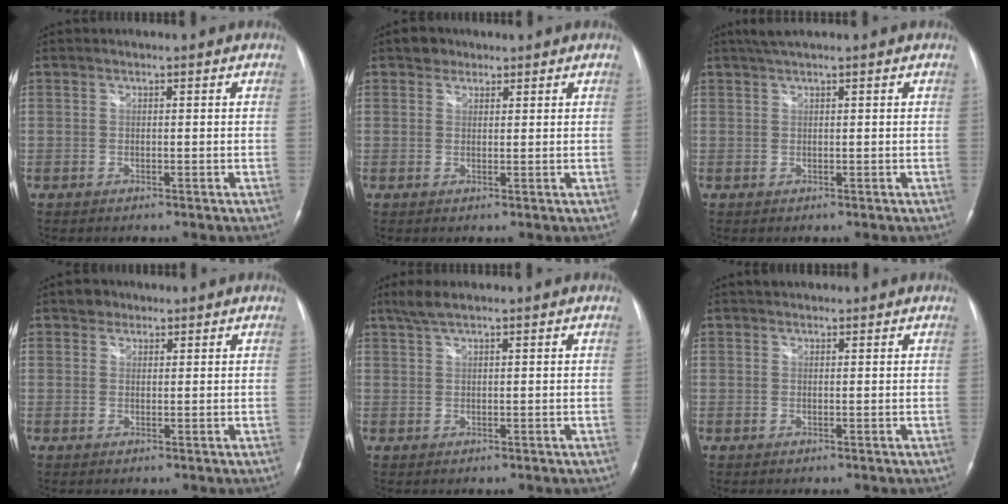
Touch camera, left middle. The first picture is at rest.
{"total": 2.2, "force": [1.5, 1.6, 0.3], "torque": [-0.007, 0.008, 0.022]}
{"total": 2.5, "force": [2.0, -0.1, 1.6], "torque": [-0.032, 0.017, 0.039]}
{"total": 2.1, "force": [1.5, 1.5, 0.3], "torque": [-0.005, 0.007, 0.021]}
{"total": 3.0, "force": [2.3, 0.4, 1.8], "torque": [-0.047, 0.011, 0.049]}
{"total": 2.0, "force": [1.7, 0.9, 0.6], "torque": [-0.009, 0.021, 0.026]}